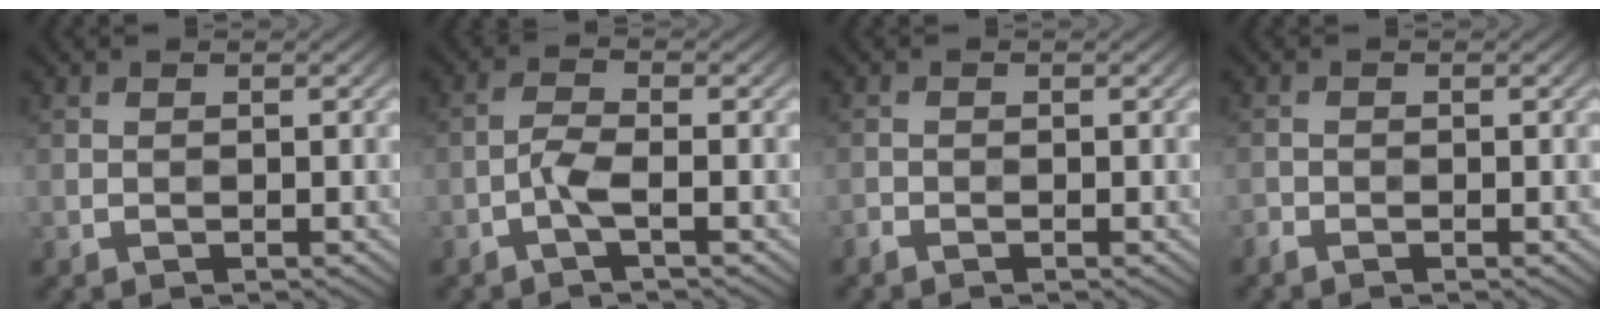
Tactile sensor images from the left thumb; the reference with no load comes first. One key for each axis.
{"total": 2.6, "fx": -1.2, "fy": 0.5, "fz": 2.2, "tx": -0.051, "ty": 0.006, "tz": -0.031}
{"total": 0.7, "fx": -0.6, "fy": 0.1, "fz": 0.2, "tx": -0.003, "ty": -0.004, "tz": -0.014}
{"total": 0.8, "fx": -0.8, "fy": 0.1, "fz": 0.1, "tx": -0.003, "ty": -0.006, "tz": -0.019}